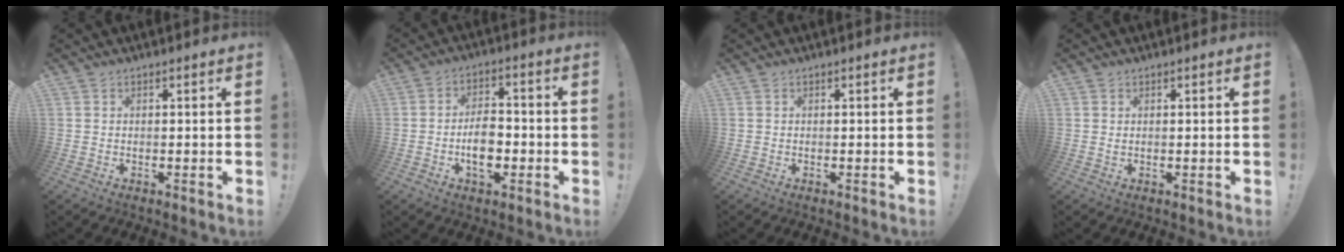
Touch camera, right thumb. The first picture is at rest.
{"total": 8.7, "force": [-2.4, 5.3, 6.5], "torque": [-0.108, 0.007, -0.043]}
{"total": 0.0}
{"total": 0.5, "force": [0.4, 0.3, 0.2], "torque": [-0.004, -0.001, 0.008]}